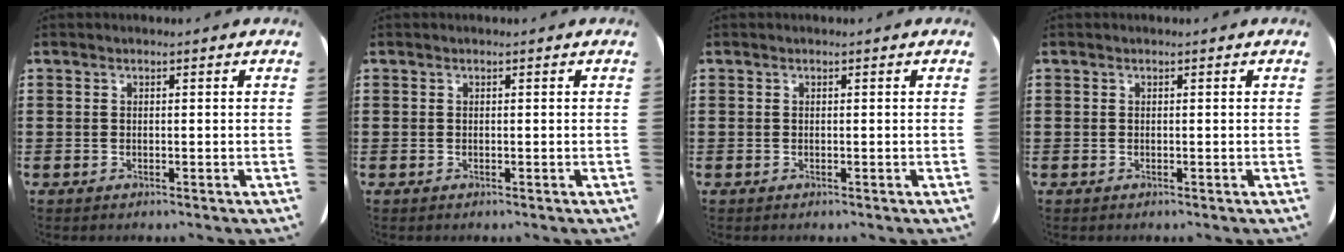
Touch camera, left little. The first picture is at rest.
{"total": 0.0}
{"total": 0.0}
{"total": 0.0}